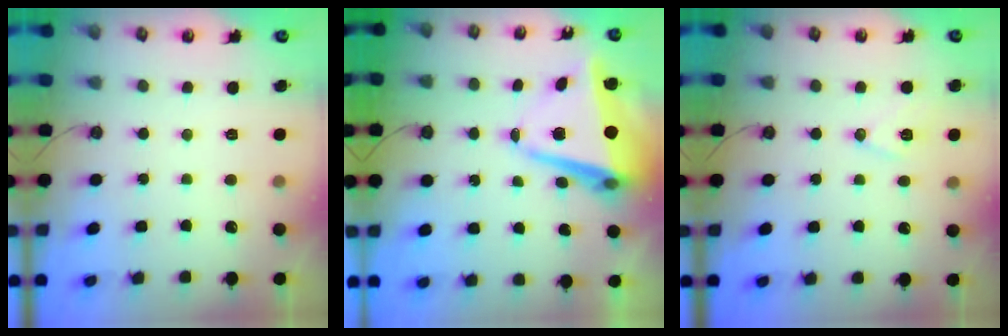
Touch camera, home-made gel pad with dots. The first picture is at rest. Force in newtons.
{"total": 10.7, "press": 10.7, "slide": 0.9}
{"total": 8.3, "press": 7.5, "slide": 3.5}